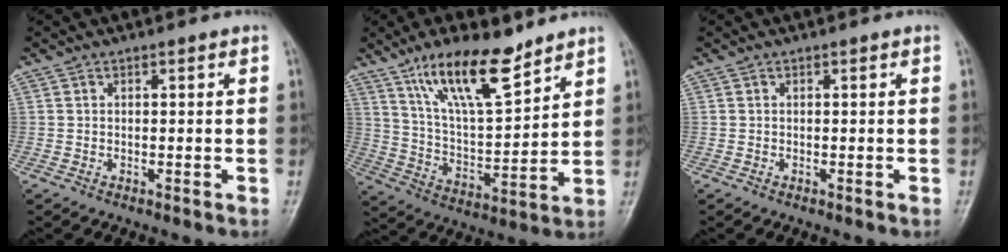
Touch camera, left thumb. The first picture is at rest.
{"total": 15.5, "force": [10.7, 4.7, 10.1], "torque": [-0.155, -0.061, 0.203]}
{"total": 0.0}